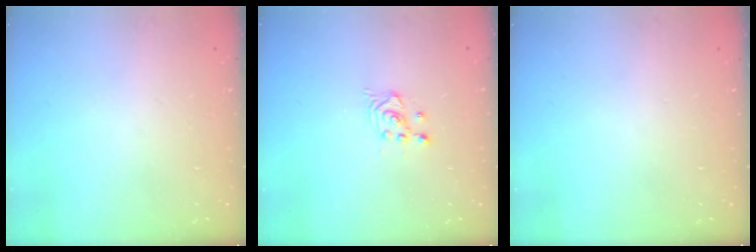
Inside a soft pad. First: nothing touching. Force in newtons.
{"total": 2.5, "press": 2.5, "slide": 0.3}
{"total": 0.0}